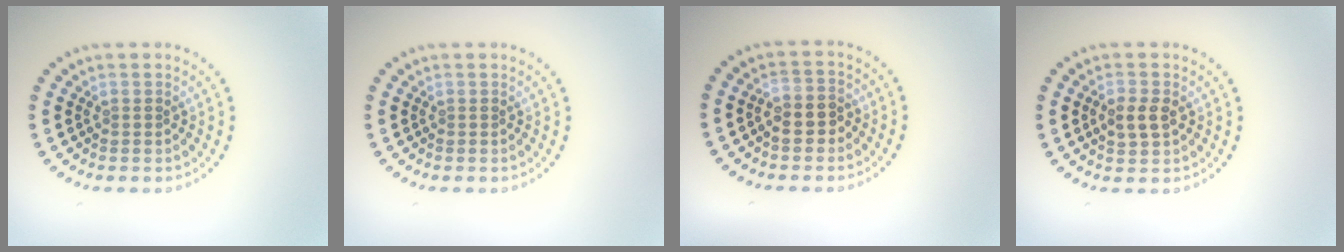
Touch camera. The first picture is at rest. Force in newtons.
{"total": 0.0}
{"total": 2.0, "press": 1.9, "slide": 0.6}
{"total": 2.4, "press": 2.4, "slide": 0.0}